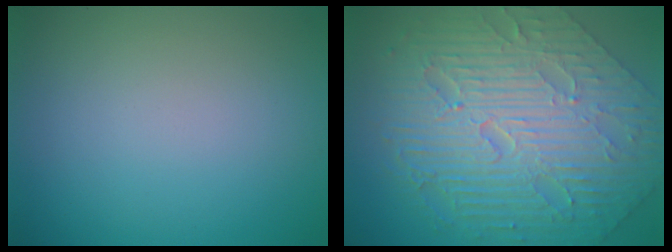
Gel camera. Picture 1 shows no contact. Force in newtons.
{"total": 11.2, "press": 7.3, "slide": 8.4}